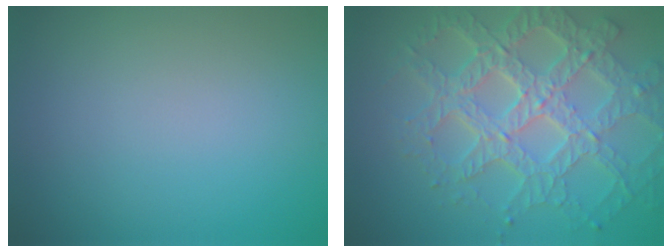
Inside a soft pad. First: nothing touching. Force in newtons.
{"total": 7.8, "press": 6.1, "slide": 4.9}